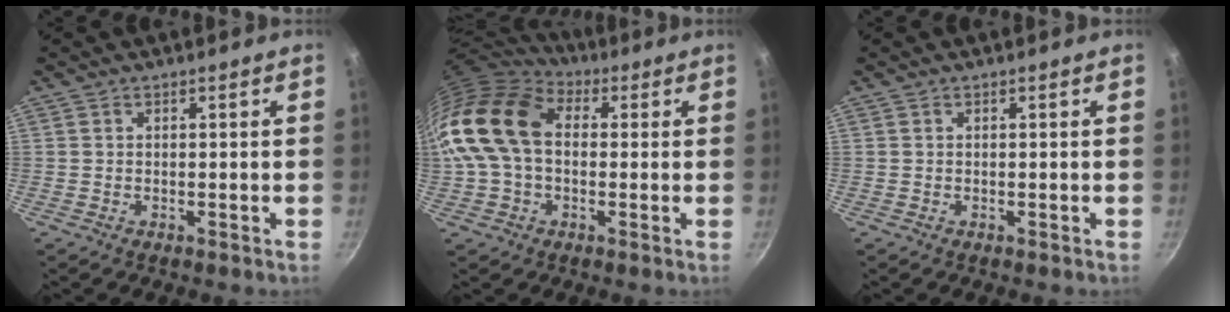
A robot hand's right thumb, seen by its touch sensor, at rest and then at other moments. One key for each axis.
{"total": 17.8, "fx": 1.4, "fy": 12.5, "fz": 12.6, "tx": -0.233, "ty": 0.033, "tz": 0.013}
{"total": 0.0}